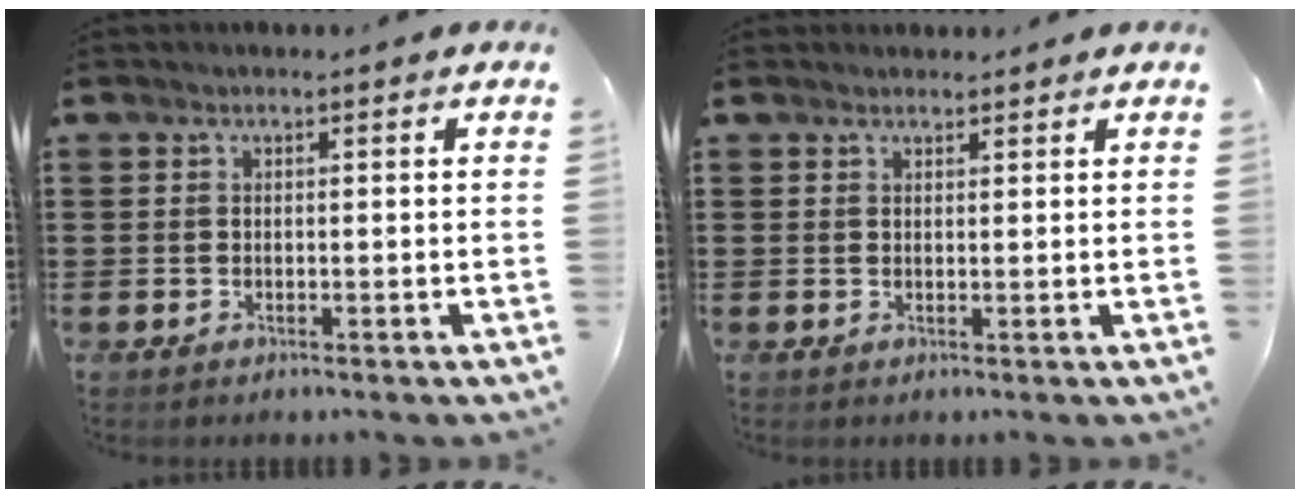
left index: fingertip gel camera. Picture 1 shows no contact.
{"total": 1.1, "force": [1.1, 0.3, 0.0], "torque": [-0.003, 0.001, 0.021]}